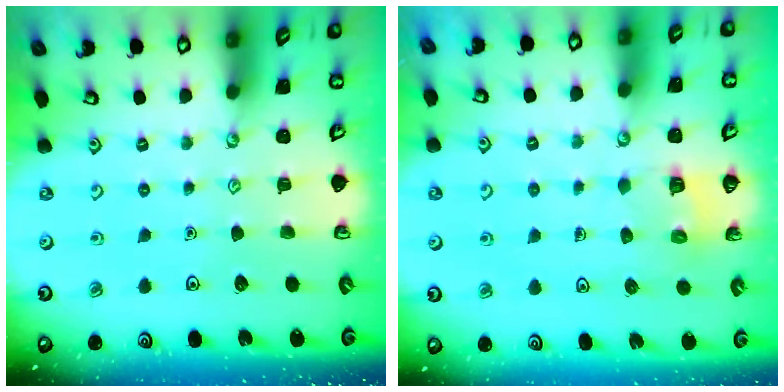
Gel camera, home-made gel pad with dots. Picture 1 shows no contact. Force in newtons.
{"total": 3.2, "press": 3.2, "slide": 0.2}